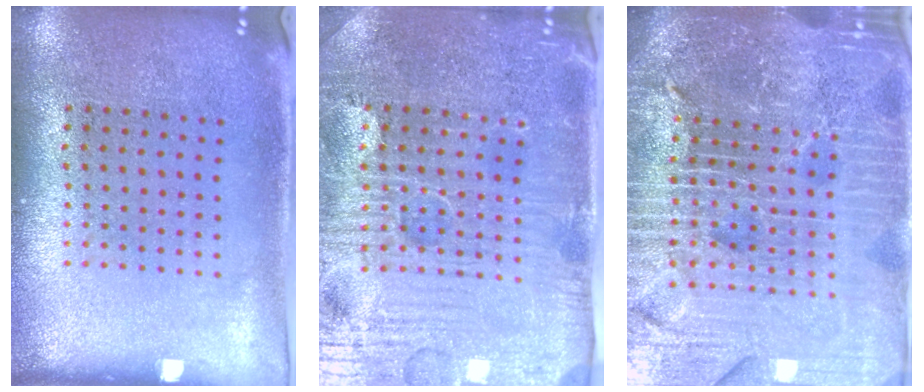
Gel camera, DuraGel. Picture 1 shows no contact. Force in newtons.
{"total": 5.0, "press": 4.7, "slide": 1.8}
{"total": 6.3, "press": 5.6, "slide": 3.0}